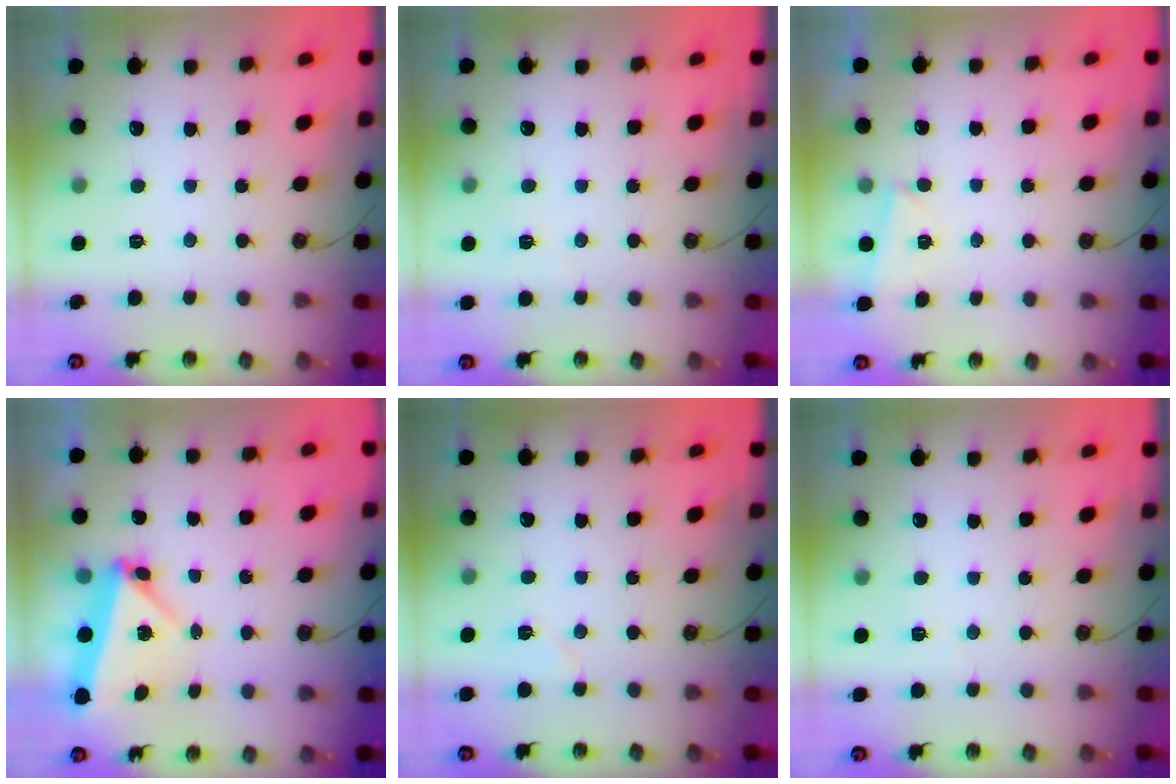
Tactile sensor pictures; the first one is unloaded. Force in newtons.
{"total": 2.9, "press": 2.1, "slide": 2.0}
{"total": 2.3, "press": 2.2, "slide": 0.9}
{"total": 6.0, "press": 4.6, "slide": 3.9}
{"total": 5.1, "press": 4.9, "slide": 1.4}
{"total": 3.3, "press": 3.1, "slide": 1.0}